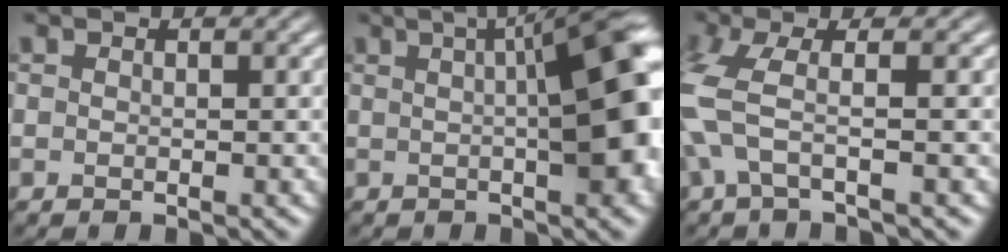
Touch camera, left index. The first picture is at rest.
{"total": 10.0, "force": [1.6, 2.4, 9.5], "torque": [-0.090, 0.025, 0.014]}
{"total": 4.3, "force": [-0.5, 1.1, 4.1], "torque": [-0.108, 0.000, -0.017]}